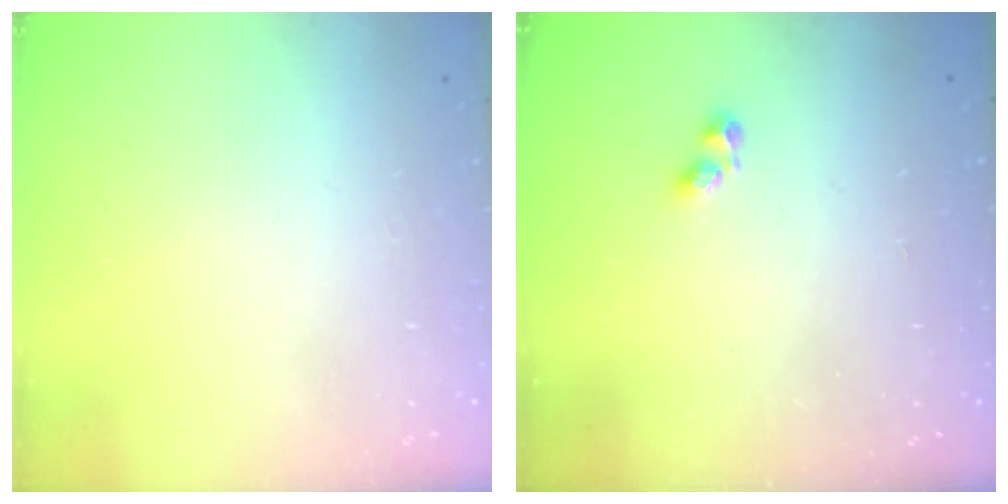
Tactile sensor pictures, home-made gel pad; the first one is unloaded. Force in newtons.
{"total": 1.4, "press": 1.2, "slide": 0.7}